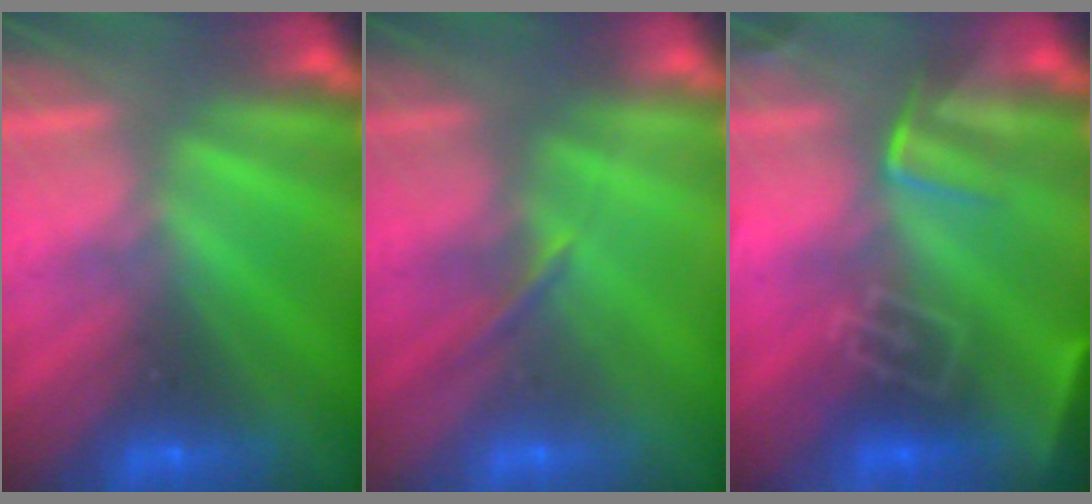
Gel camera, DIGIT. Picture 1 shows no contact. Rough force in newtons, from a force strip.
{"total": 1.4}
{"total": 8.1}